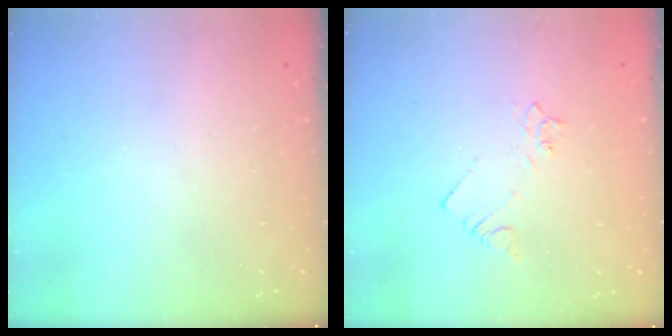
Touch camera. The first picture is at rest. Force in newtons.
{"total": 2.5, "press": 2.4, "slide": 0.4}